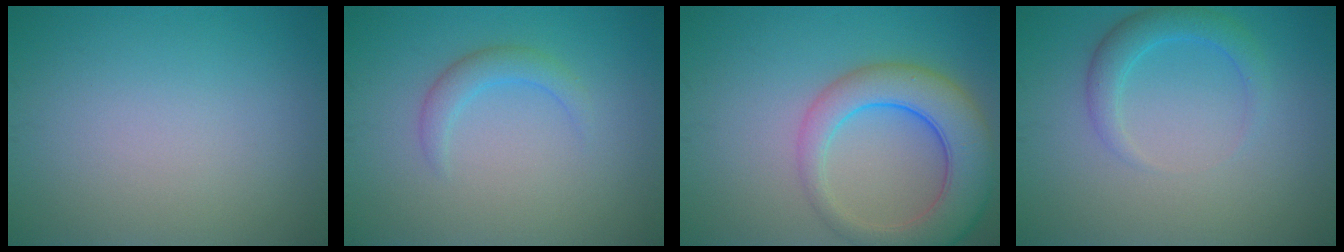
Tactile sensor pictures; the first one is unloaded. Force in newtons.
{"total": 2.0, "press": 2.0, "slide": 0.1}
{"total": 7.3, "press": 7.3, "slide": 0.5}
{"total": 2.6, "press": 2.6, "slide": 0.2}